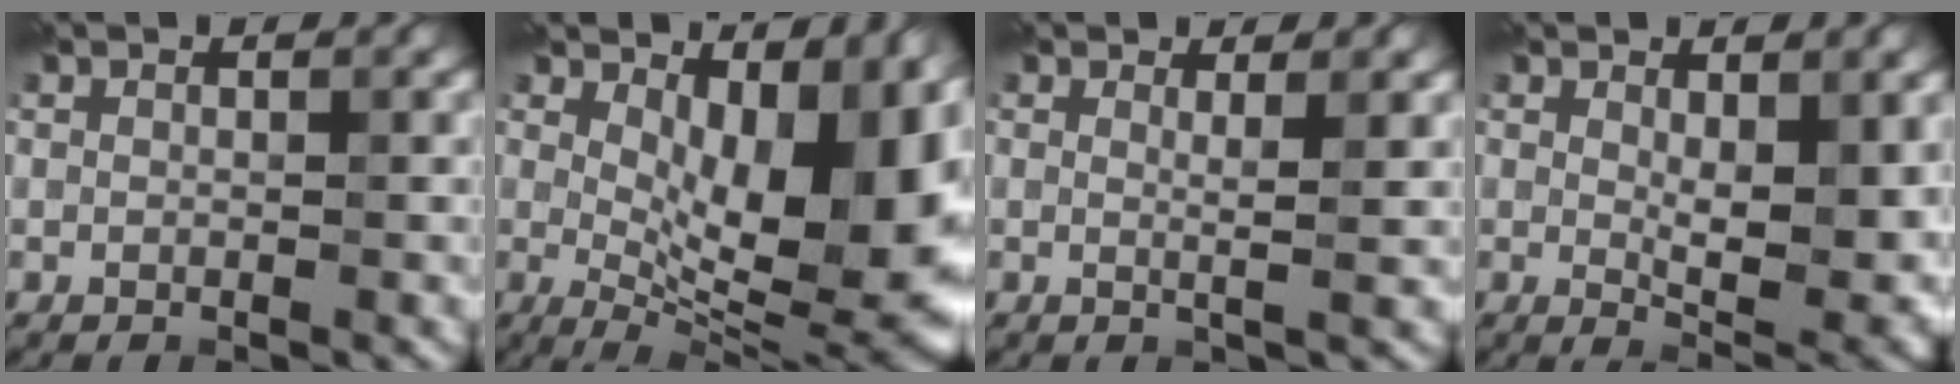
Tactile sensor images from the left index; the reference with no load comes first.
{"total": 13.6, "force": [2.7, 5.9, 12.0], "torque": [-0.121, -0.014, 0.050]}
{"total": 1.8, "force": [0.6, 0.4, 1.6], "torque": [-0.023, -0.003, 0.002]}
{"total": 6.0, "force": [0.8, 2.2, 5.5], "torque": [-0.088, -0.016, 0.020]}